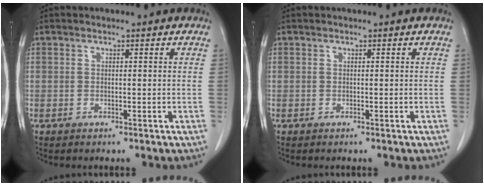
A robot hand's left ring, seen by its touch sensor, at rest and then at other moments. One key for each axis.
{"total": 0.0}